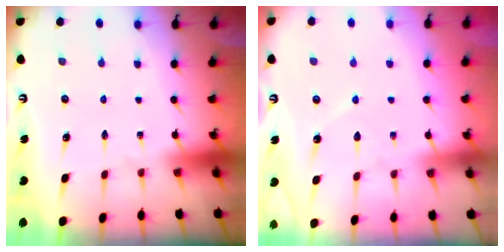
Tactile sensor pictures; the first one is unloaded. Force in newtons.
{"total": 4.8, "press": 4.7, "slide": 0.6}